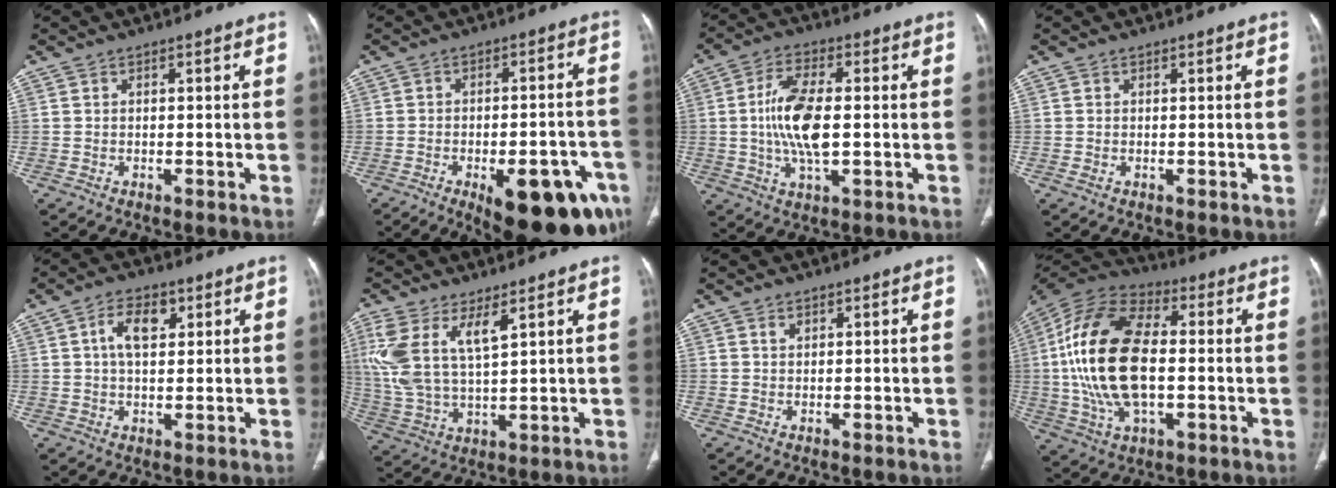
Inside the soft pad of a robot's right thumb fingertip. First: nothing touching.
{"total": 20.6, "force": [-9.8, 7.9, 16.3], "torque": [-0.148, 0.039, -0.119]}
{"total": 11.8, "force": [-0.1, 5.0, 10.6], "torque": [-0.214, 0.002, -0.003]}
{"total": 0.7, "force": [-0.2, 0.4, 0.5], "torque": [-0.014, 0.004, -0.002]}
{"total": 6.4, "force": [2.2, 3.6, 4.8], "torque": [-0.073, 0.002, 0.036]}
{"total": 11.5, "force": [5.4, 4.3, 9.2], "torque": [-0.209, -0.018, 0.119]}
{"total": 0.8, "force": [0.5, 0.5, 0.3], "torque": [-0.001, -0.002, 0.009]}
{"total": 23.0, "force": [-0.1, 12.3, 19.4], "torque": [-0.391, 0.013, -0.003]}